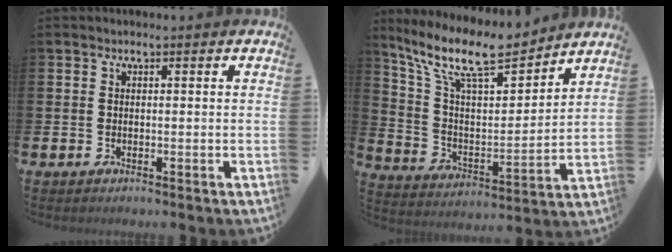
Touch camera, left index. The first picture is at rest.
{"total": 12.0, "force": [10.0, 3.2, 5.8], "torque": [-0.147, -0.055, 0.176]}